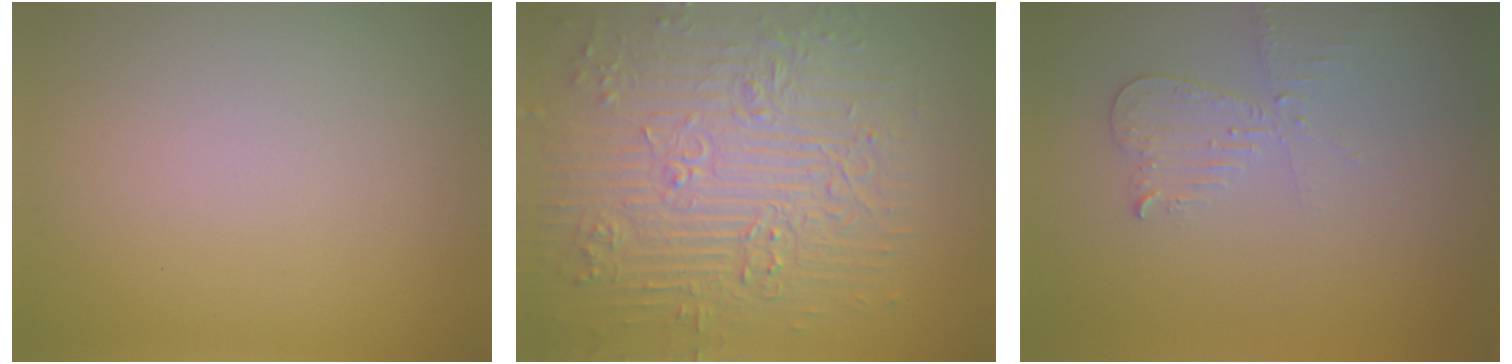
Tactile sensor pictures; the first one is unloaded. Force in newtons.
{"total": 9.6, "press": 6.8, "slide": 6.7}
{"total": 2.2, "press": 2.2, "slide": 0.1}